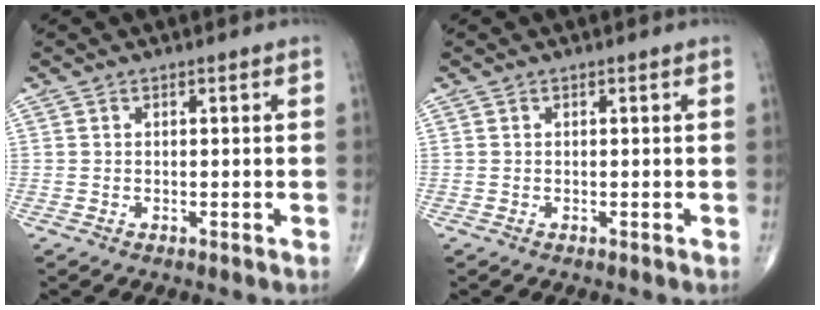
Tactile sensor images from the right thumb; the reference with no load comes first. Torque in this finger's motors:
{"motor_torque": [0.00, 0.00, 0.01, 0.00, 0.00]}